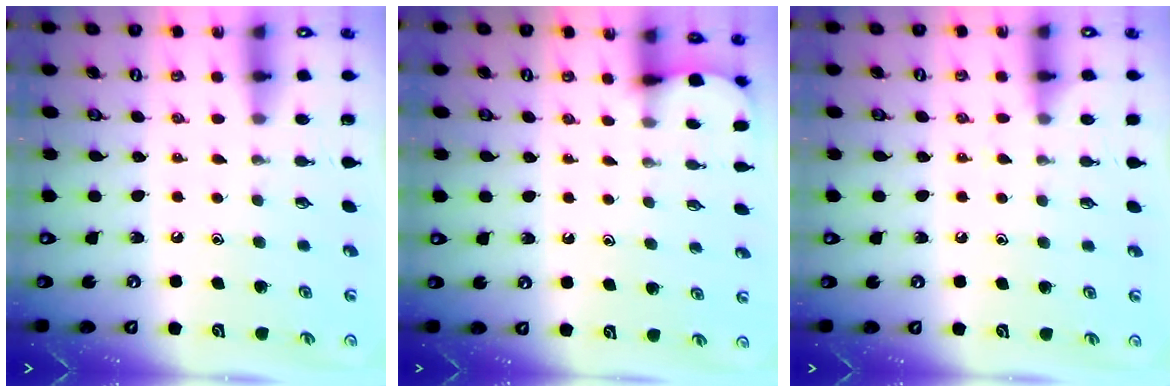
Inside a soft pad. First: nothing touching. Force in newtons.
{"total": 2.1, "press": 2.1, "slide": 0.2}
{"total": 5.7, "press": 5.6, "slide": 0.8}